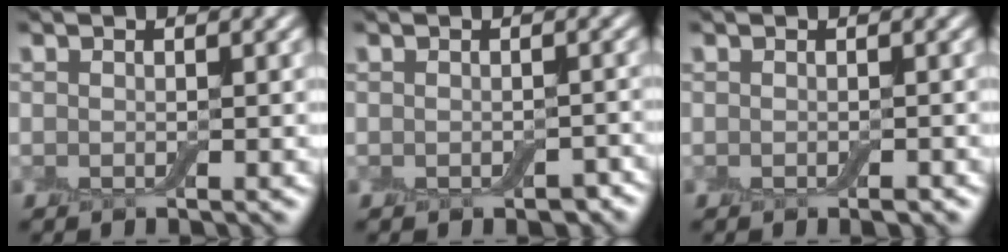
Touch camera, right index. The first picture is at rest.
{"total": 1.7, "force": [-0.9, 1.0, 1.0], "torque": [-0.015, -0.008, -0.009]}
{"total": 0.7, "force": [-0.4, 0.2, 0.6], "torque": [-0.009, 0.000, -0.005]}